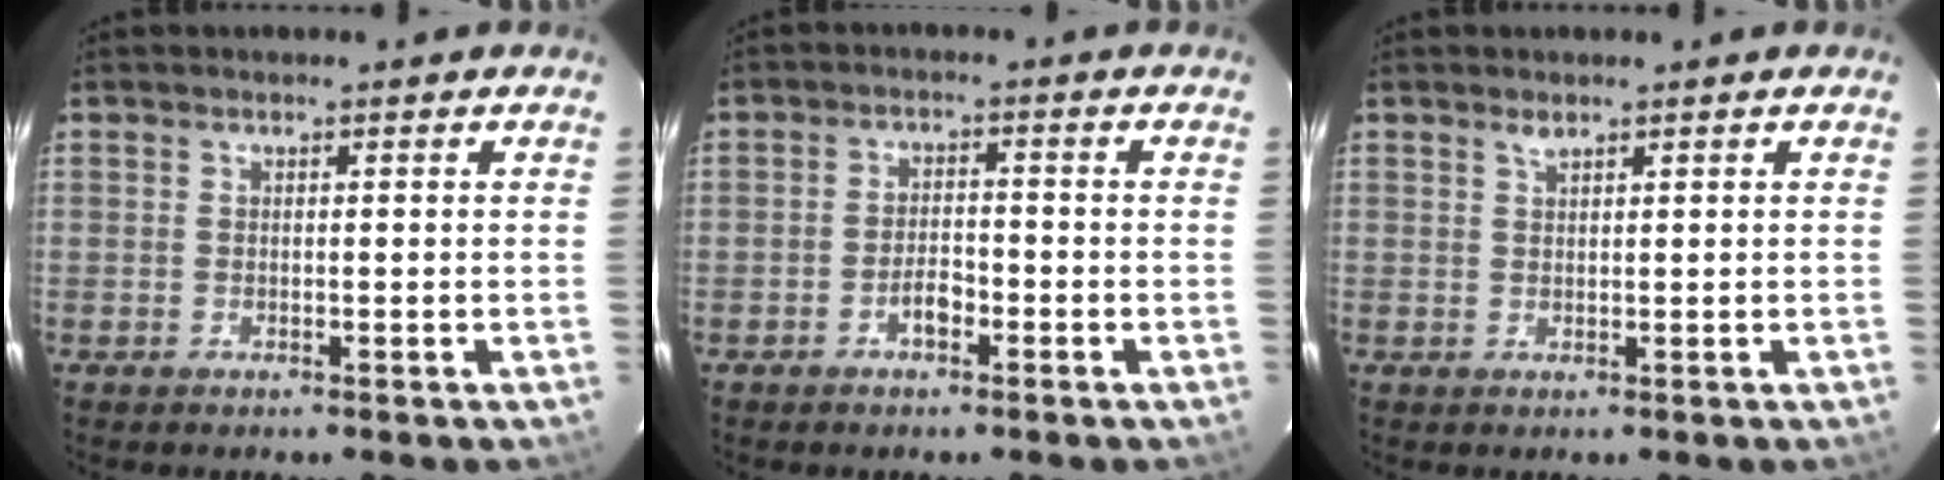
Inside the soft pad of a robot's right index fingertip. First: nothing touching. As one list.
[{"total": 3.2, "force": [-1.9, 1.5, 2.1], "torque": [-0.040, 0.005, -0.032]}, {"total": 1.0, "force": [0.8, 0.3, 0.5], "torque": [-0.009, 0.002, 0.016]}]